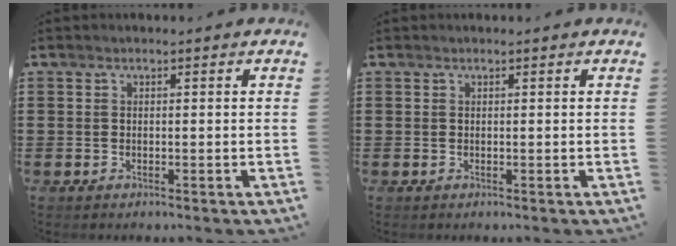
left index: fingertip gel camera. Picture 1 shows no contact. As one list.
[{"total": 0.0}]